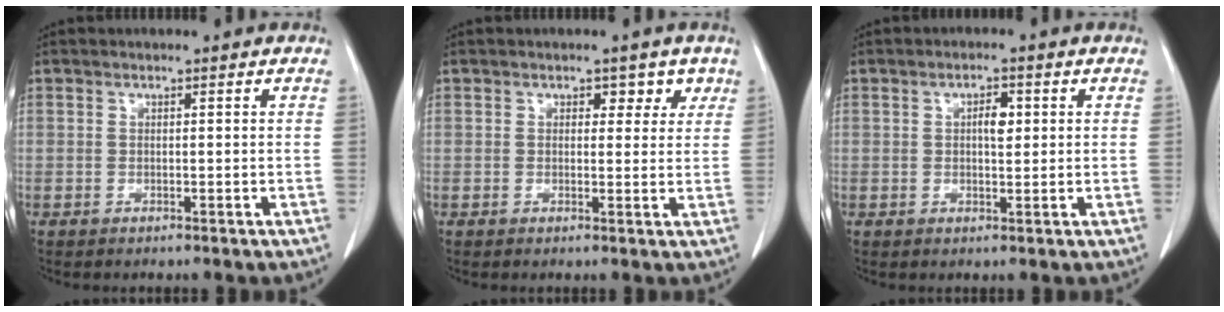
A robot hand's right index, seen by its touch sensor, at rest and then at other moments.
{"total": 2.8, "force": [1.6, 2.0, 1.3], "torque": [0.001, 0.004, 0.018]}
{"total": 2.7, "force": [0.6, 1.1, 2.4], "torque": [-0.041, 0.002, 0.008]}